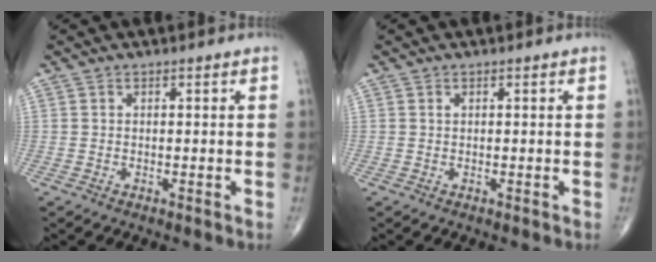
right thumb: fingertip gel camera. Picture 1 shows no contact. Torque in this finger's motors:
{"motor_torque": [0.06, 0.04, -0.04, -0.05, -0.02]}